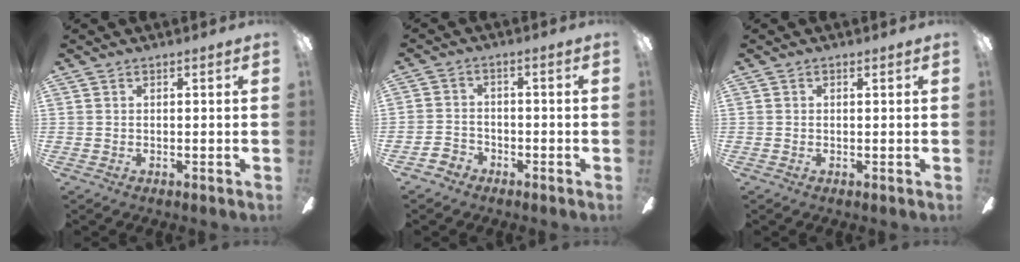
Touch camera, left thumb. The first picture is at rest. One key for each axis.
{"total": 3.6, "fx": -2.8, "fy": 2.2, "fz": 0.5, "tx": -0.013, "ty": 0.015, "tz": -0.055}
{"total": 0.0}